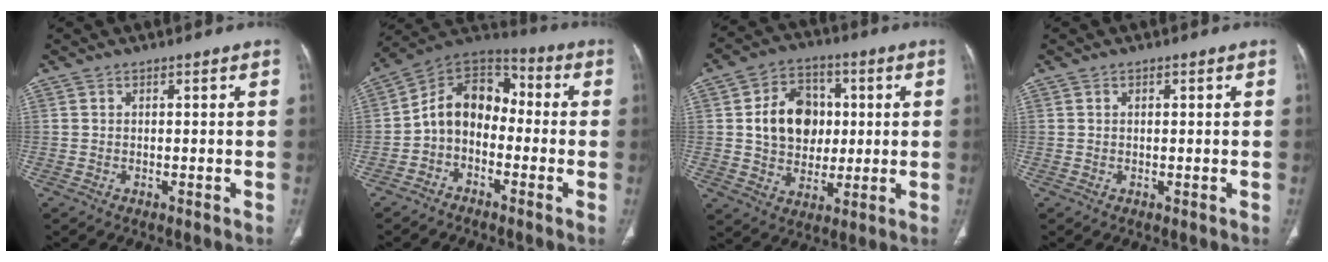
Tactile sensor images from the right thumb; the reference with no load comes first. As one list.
[{"total": 10.8, "force": [-1.8, 7.8, 7.3], "torque": [-0.096, 0.052, -0.049]}, {"total": 13.6, "force": [1.8, 10.8, 8.0], "torque": [-0.090, 0.006, 0.033]}, {"total": 0.8, "force": [0.3, 0.4, 0.6], "torque": [-0.014, 0.004, 0.007]}]